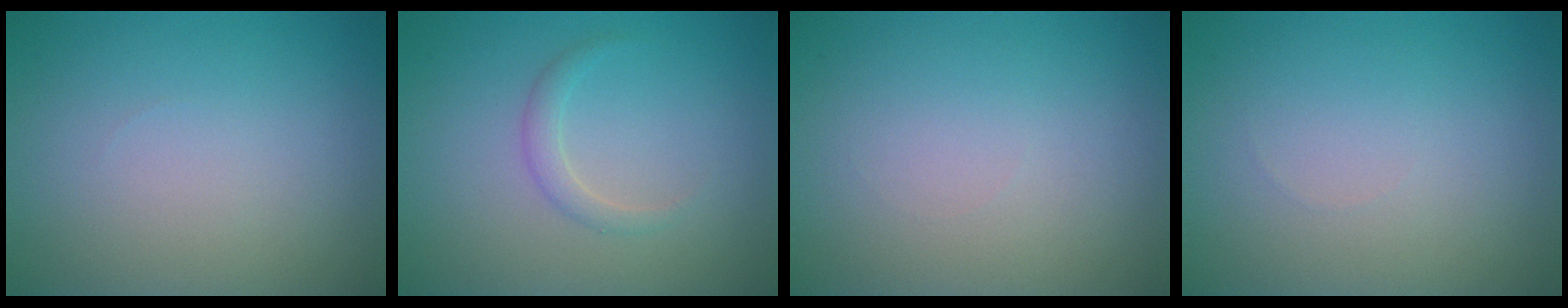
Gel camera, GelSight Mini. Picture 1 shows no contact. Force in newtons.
{"total": 1.2, "press": 1.2, "slide": 0.0}
{"total": 0.0}
{"total": 0.0}